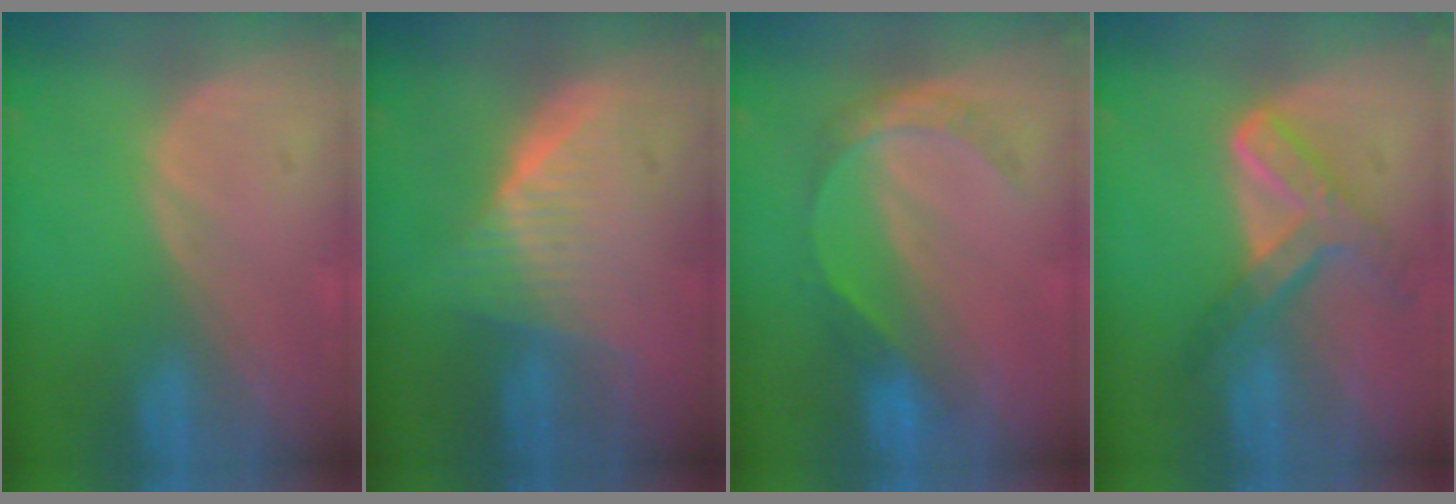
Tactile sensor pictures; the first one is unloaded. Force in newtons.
{"total": 6.2, "press": 6.1, "slide": 1.2}
{"total": 4.4, "press": 4.4, "slide": 0.5}
{"total": 7.5, "press": 6.2, "slide": 4.2}